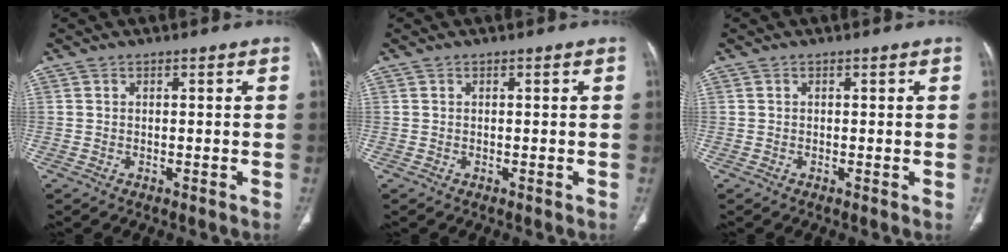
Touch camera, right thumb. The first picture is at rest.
{"total": 0.0}
{"total": 0.0}